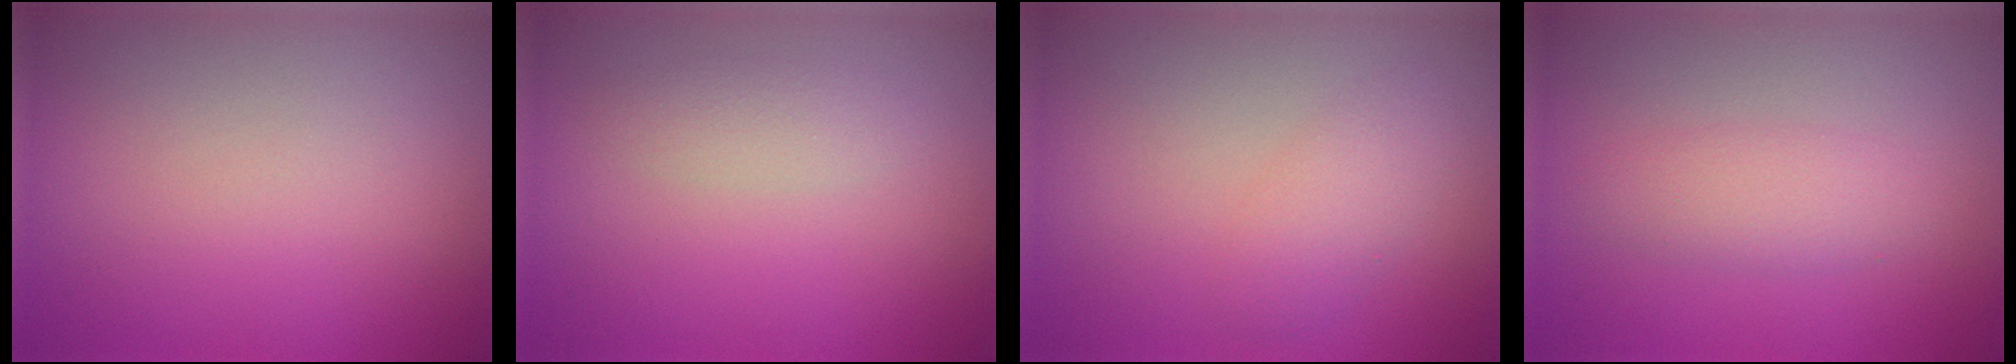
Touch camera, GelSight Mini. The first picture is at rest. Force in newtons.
{"total": 1.5, "press": 1.5, "slide": 0.1}
{"total": 2.1, "press": 2.1, "slide": 0.1}
{"total": 2.3, "press": 2.3, "slide": 0.1}